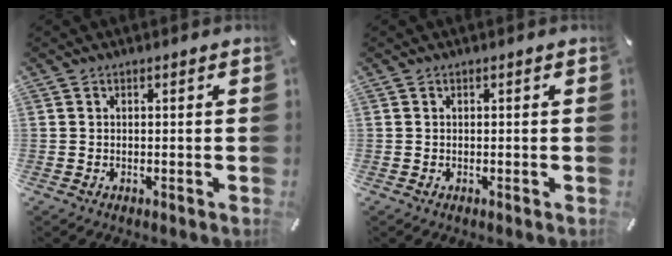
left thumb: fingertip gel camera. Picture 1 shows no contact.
{"total": 0.0}